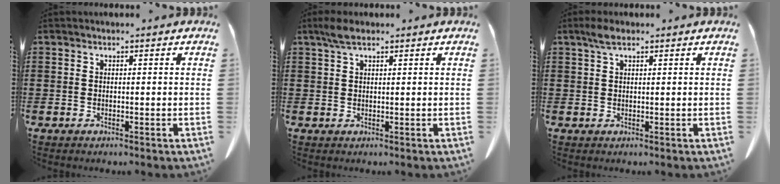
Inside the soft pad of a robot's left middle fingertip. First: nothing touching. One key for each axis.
{"total": 2.7, "fx": 1.7, "fy": 0.9, "fz": 2.0, "tx": -0.043, "ty": 0.004, "tz": 0.031}
{"total": 2.4, "fx": 1.4, "fy": 0.8, "fz": 1.8, "tx": -0.040, "ty": 0.004, "tz": 0.025}